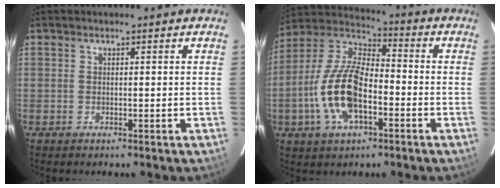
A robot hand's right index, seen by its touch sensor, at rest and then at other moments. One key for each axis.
{"total": 15.6, "fx": -4.8, "fy": 7.2, "fz": 13.0, "tx": -0.275, "ty": 0.002, "tz": -0.092}